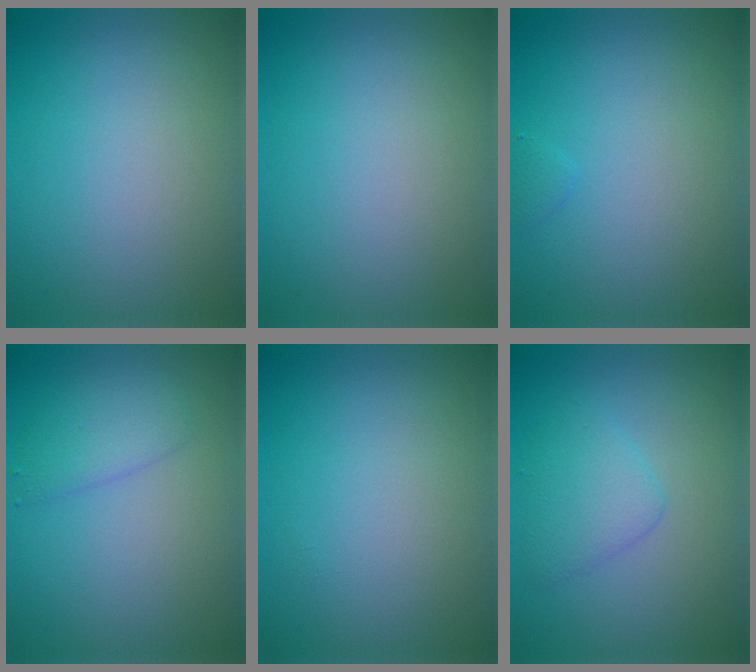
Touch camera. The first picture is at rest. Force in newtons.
{"total": 0.0}
{"total": 0.5, "press": 0.5, "slide": 0.0}
{"total": 2.1, "press": 2.1, "slide": 0.1}
{"total": 0.0}
{"total": 2.5, "press": 2.5, "slide": 0.1}